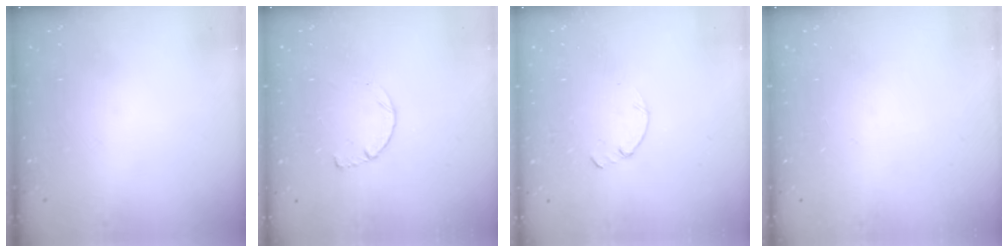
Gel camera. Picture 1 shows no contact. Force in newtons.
{"total": 2.5, "press": 2.5, "slide": 0.3}
{"total": 0.0}
{"total": 0.0}